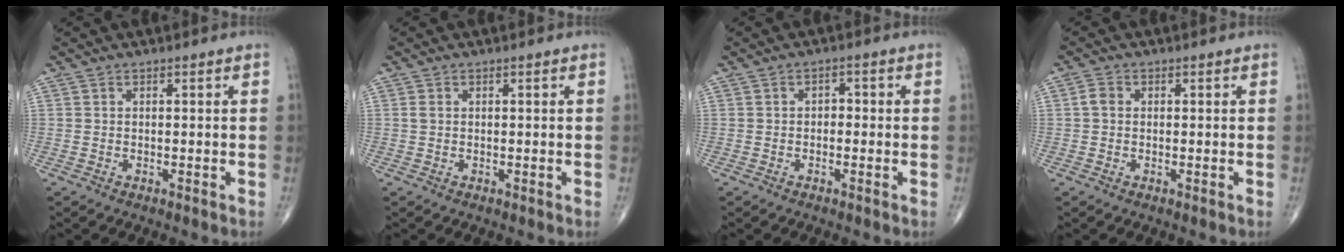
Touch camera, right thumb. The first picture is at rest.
{"total": 0.8, "force": [0.2, 0.6, 0.5], "torque": [-0.012, 0.002, 0.004]}
{"total": 1.8, "force": [-0.2, 1.2, 1.2], "torque": [-0.005, 0.008, -0.011]}
{"total": 1.9, "force": [0.1, 1.5, 1.1], "torque": [-0.021, 0.006, -0.001]}